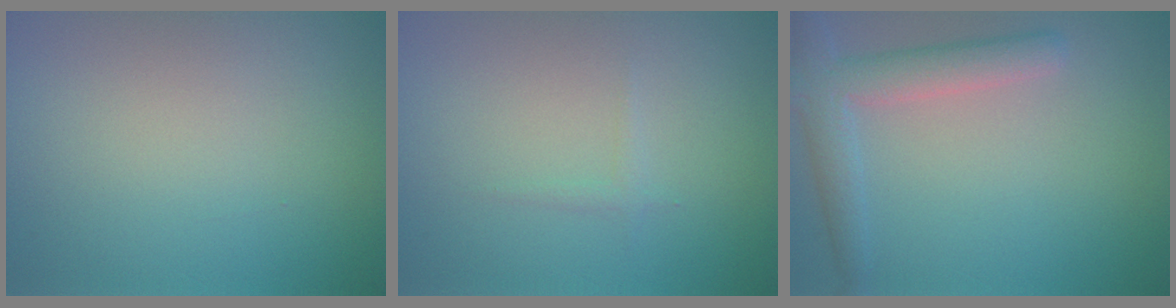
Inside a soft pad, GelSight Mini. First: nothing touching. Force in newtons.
{"total": 0.6, "press": 0.6, "slide": 0.0}
{"total": 3.7, "press": 3.6, "slide": 0.4}